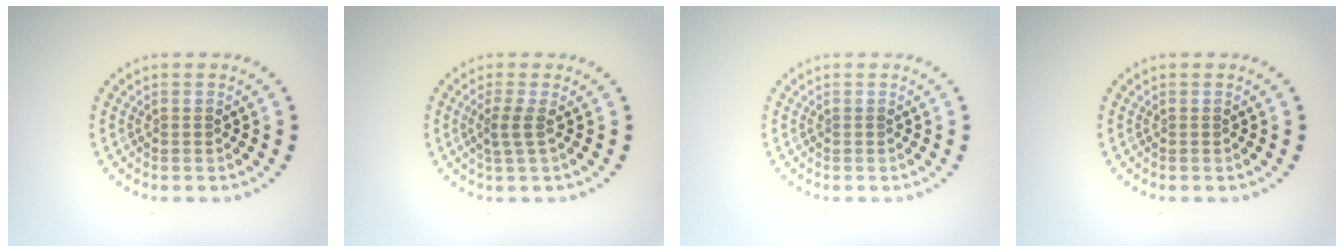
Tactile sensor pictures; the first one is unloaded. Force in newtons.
{"total": 1.8, "press": 1.3, "slide": 1.3}
{"total": 0.0}
{"total": 0.0}